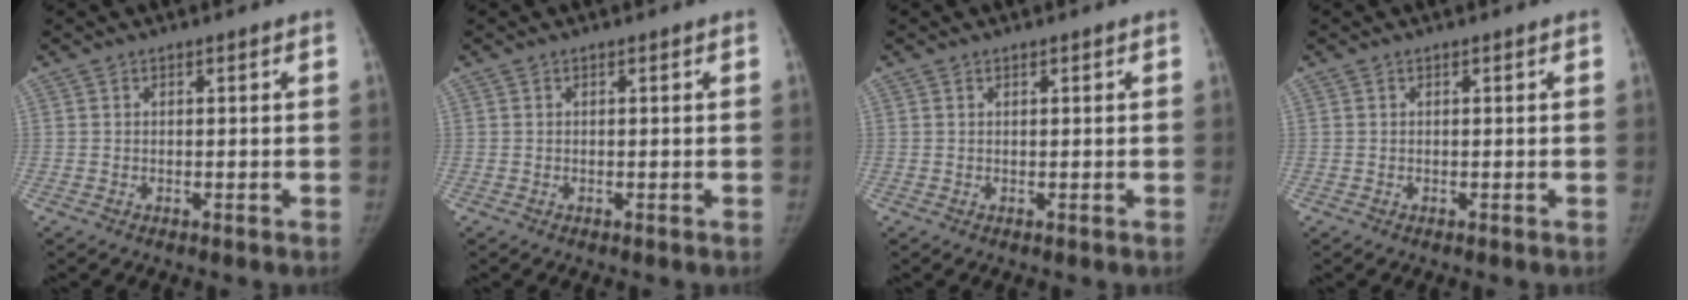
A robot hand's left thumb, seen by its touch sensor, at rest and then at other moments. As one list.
[{"total": 0.0}, {"total": 0.0}, {"total": 0.0}]